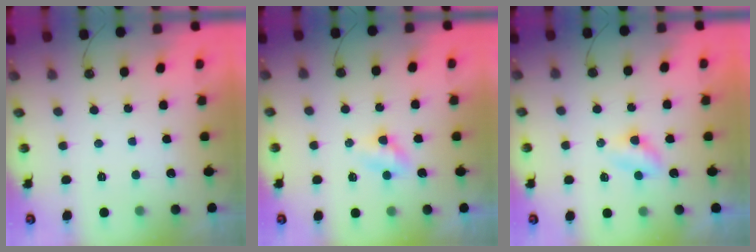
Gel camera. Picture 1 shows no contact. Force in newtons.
{"total": 3.0, "press": 3.0, "slide": 0.3}
{"total": 2.7, "press": 2.7, "slide": 0.4}